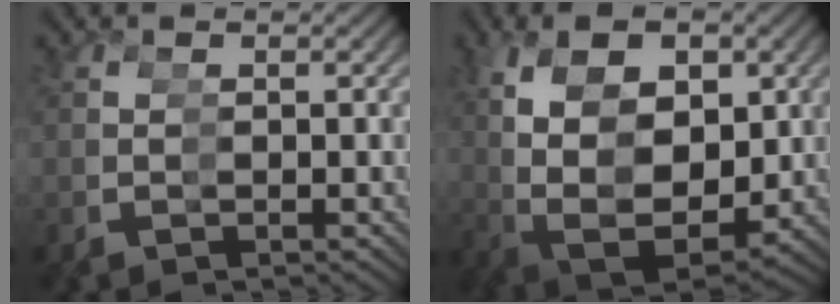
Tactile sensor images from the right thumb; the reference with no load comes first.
{"total": 10.4, "force": [0.3, 8.0, 6.6], "torque": [-0.157, -0.031, 0.021]}